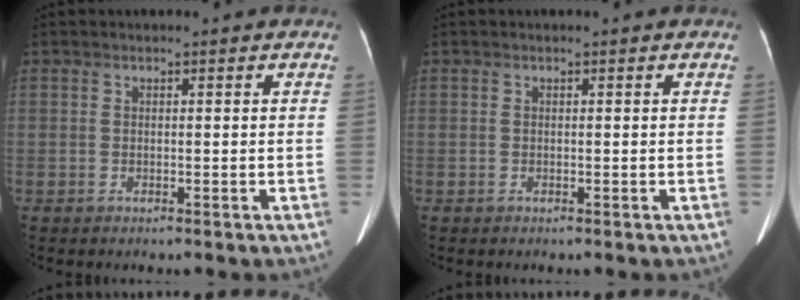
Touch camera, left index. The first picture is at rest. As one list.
[{"total": 0.0}]